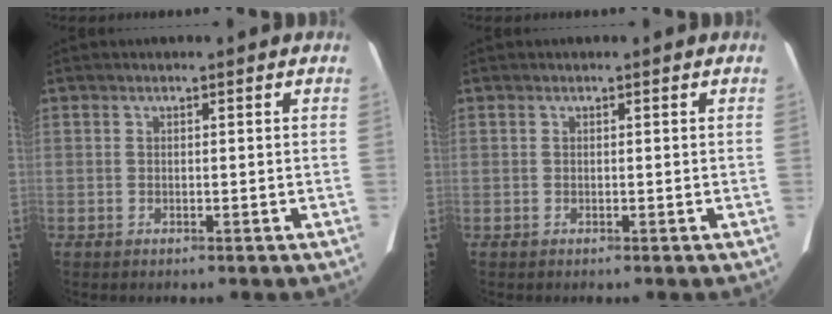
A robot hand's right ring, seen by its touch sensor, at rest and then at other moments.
{"total": 0.0}